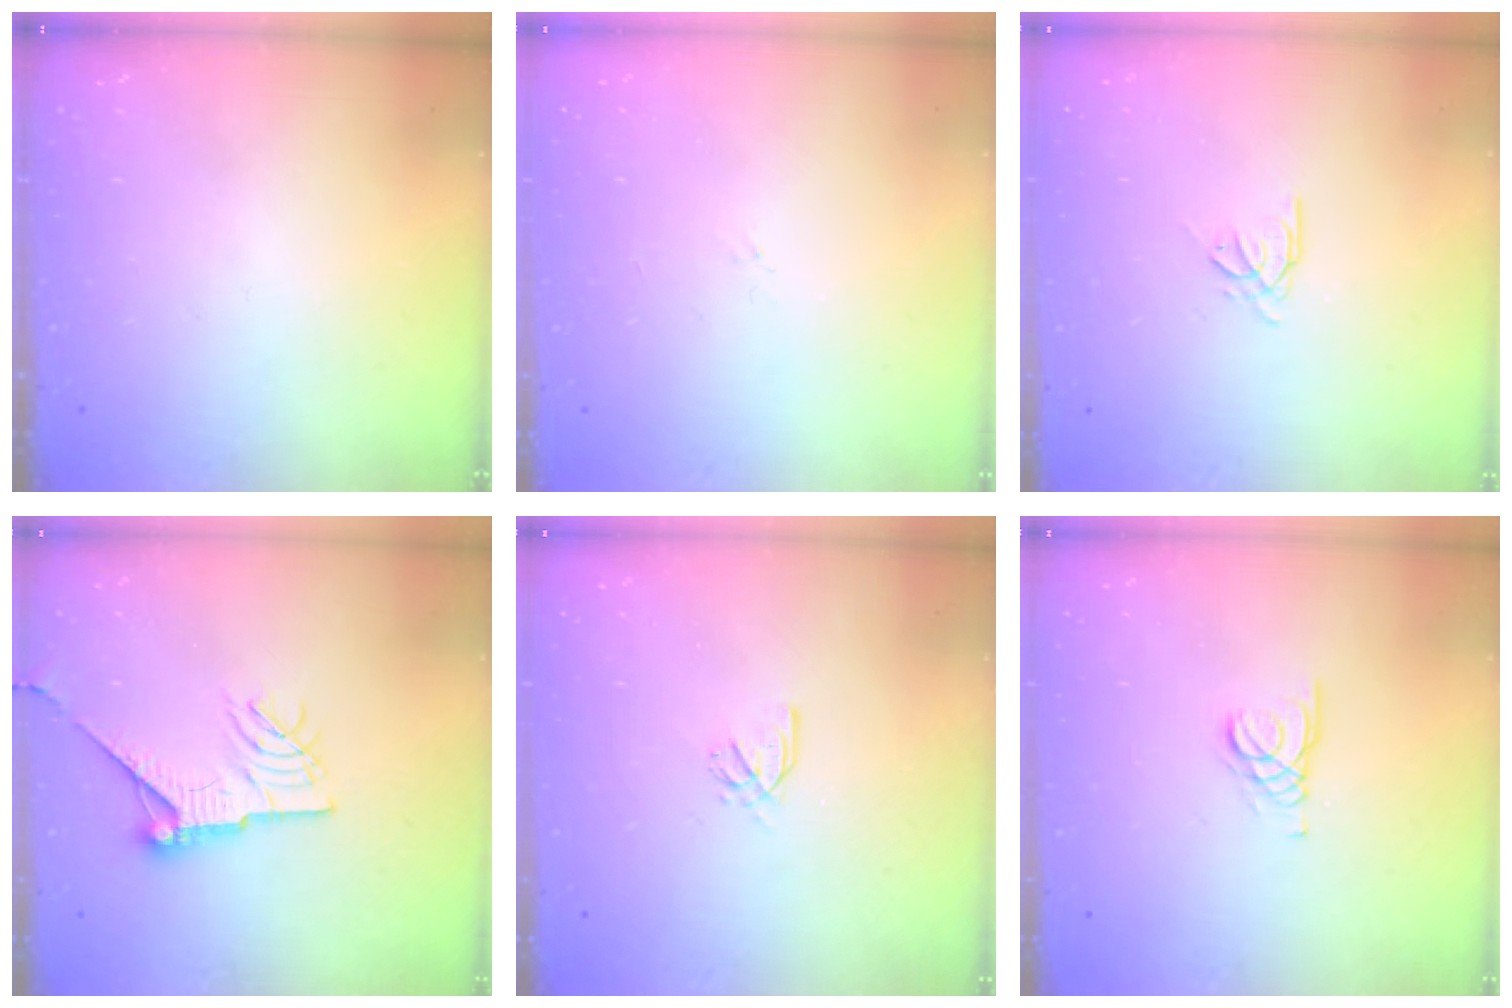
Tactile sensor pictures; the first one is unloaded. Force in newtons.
{"total": 0.0}
{"total": 0.7, "press": 0.6, "slide": 0.3}
{"total": 11.6, "press": 11.5, "slide": 1.2}
{"total": 1.7, "press": 1.6, "slide": 0.5}
{"total": 1.4, "press": 1.4, "slide": 0.2}